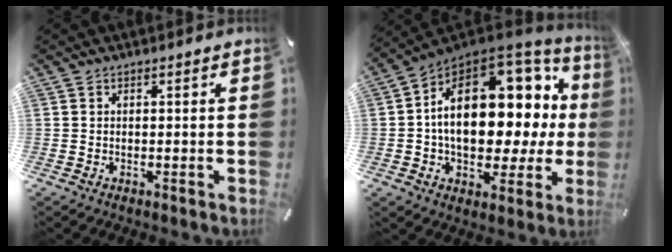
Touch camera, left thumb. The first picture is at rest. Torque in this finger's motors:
{"motor_torque": [2.48, 2.53, 2.48, -0.29, 0.72]}